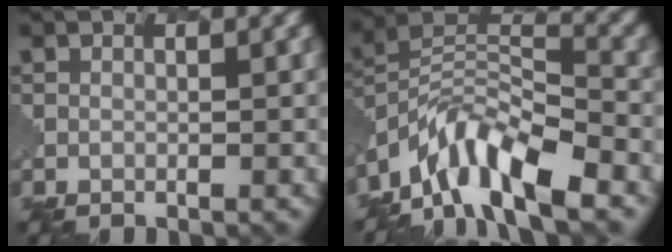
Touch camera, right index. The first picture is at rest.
{"total": 8.6, "force": [-6.3, 2.7, 5.1], "torque": [-0.084, 0.000, -0.130]}